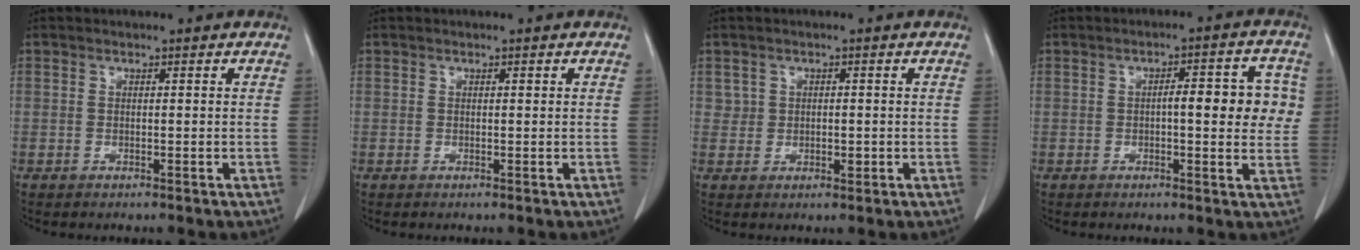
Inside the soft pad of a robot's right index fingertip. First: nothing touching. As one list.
[{"total": 0.0}, {"total": 1.3, "force": [-0.1, 1.0, 0.9], "torque": [-0.013, 0.003, -0.001]}, {"total": 8.0, "force": [0.7, 2.3, 7.7], "torque": [-0.092, 0.020, 0.005]}]